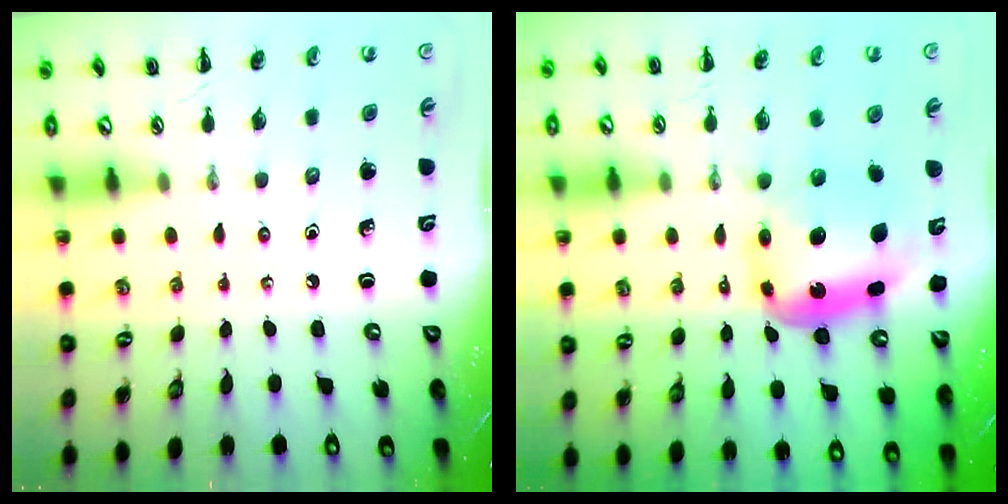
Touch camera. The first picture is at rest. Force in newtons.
{"total": 7.0, "press": 6.7, "slide": 2.2}